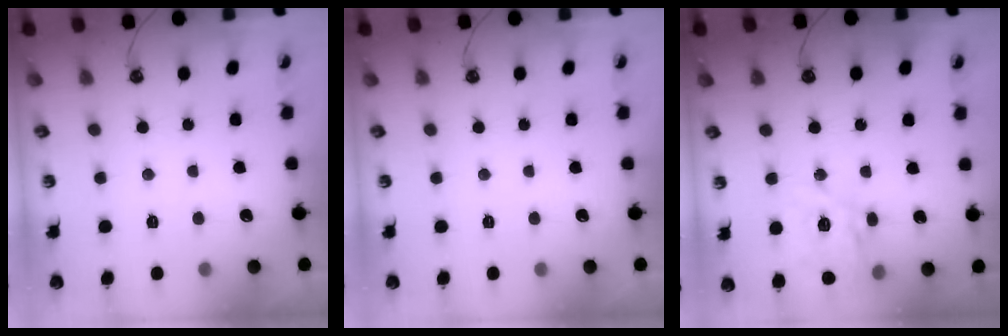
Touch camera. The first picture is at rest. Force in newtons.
{"total": 0.0}
{"total": 14.7, "press": 14.6, "slide": 1.3}